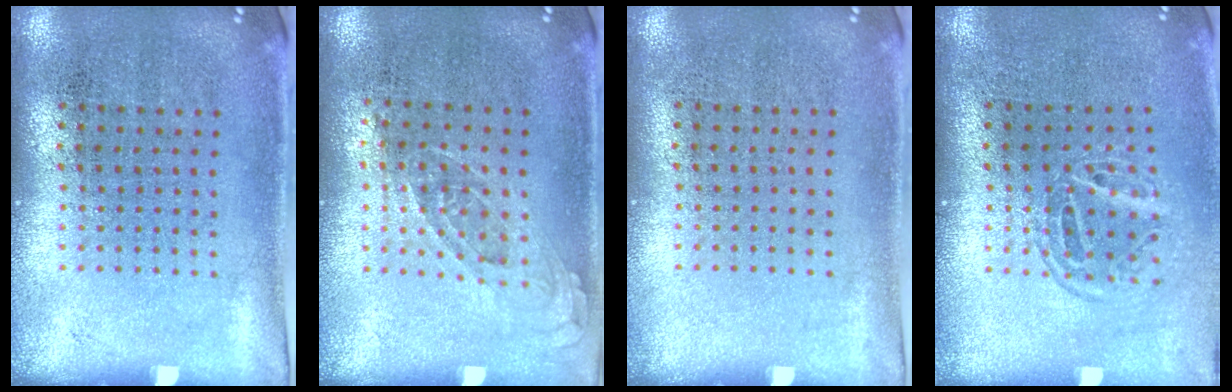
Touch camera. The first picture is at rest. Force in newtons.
{"total": 0.7, "press": 0.7, "slide": 0.3}
{"total": 0.0}
{"total": 1.6, "press": 1.2, "slide": 1.1}